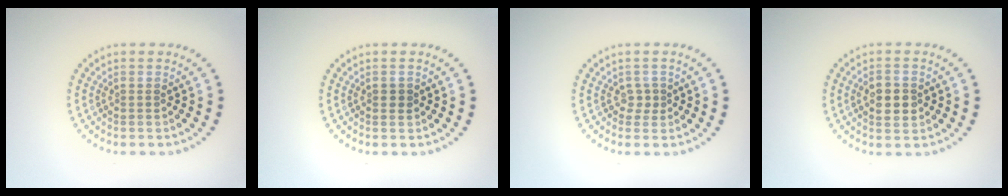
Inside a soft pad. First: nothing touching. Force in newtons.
{"total": 0.8, "press": 0.8, "slide": 0.1}
{"total": 1.1, "press": 0.9, "slide": 0.6}
{"total": 2.9, "press": 2.9, "slide": 0.1}